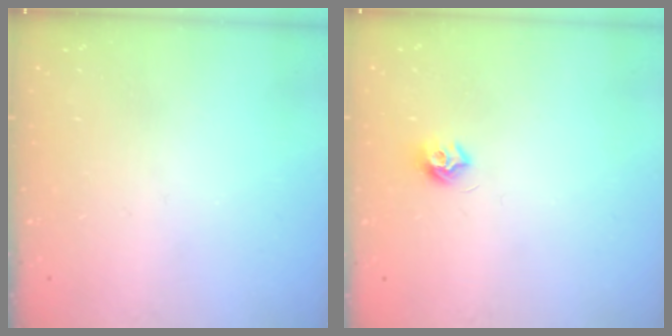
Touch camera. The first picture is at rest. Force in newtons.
{"total": 7.6, "press": 7.6, "slide": 0.8}